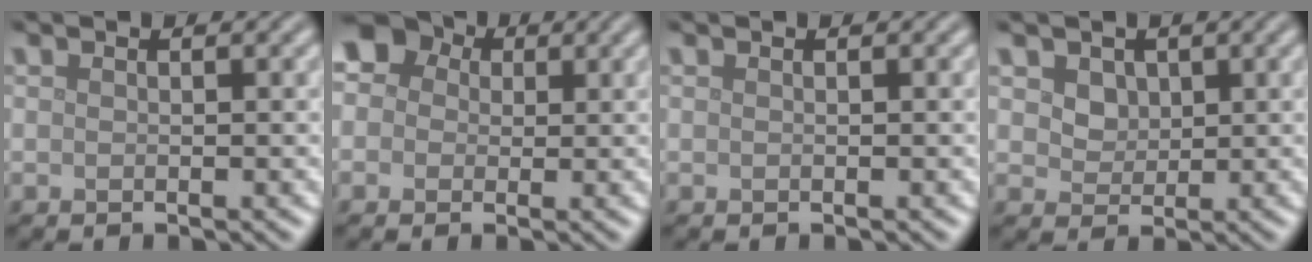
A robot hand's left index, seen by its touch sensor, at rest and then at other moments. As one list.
[{"total": 6.9, "force": [2.2, 5.8, 3.1], "torque": [-0.050, 0.032, -0.002]}, {"total": 0.0}, {"total": 2.9, "force": [1.5, 2.1, 1.3], "torque": [-0.040, -0.005, 0.039]}]